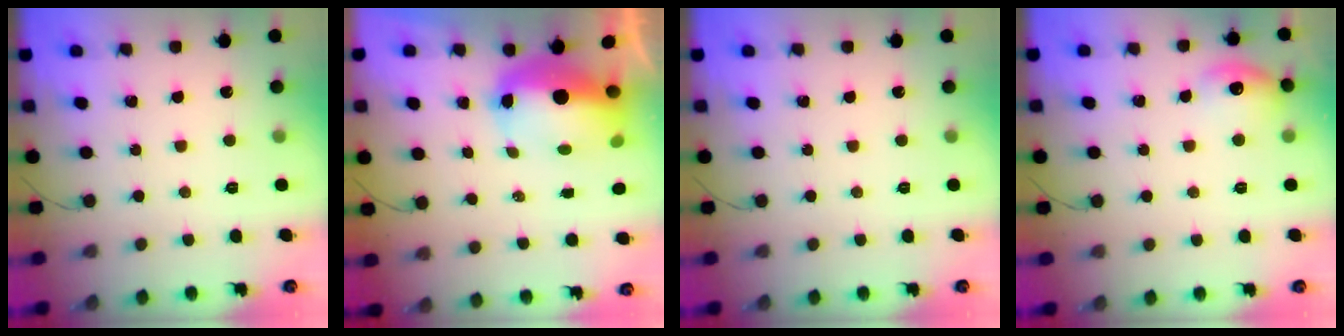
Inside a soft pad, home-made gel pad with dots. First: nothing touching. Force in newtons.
{"total": 10.7, "press": 10.5, "slide": 2.0}
{"total": 0.0}
{"total": 10.1, "press": 10.0, "slide": 1.0}